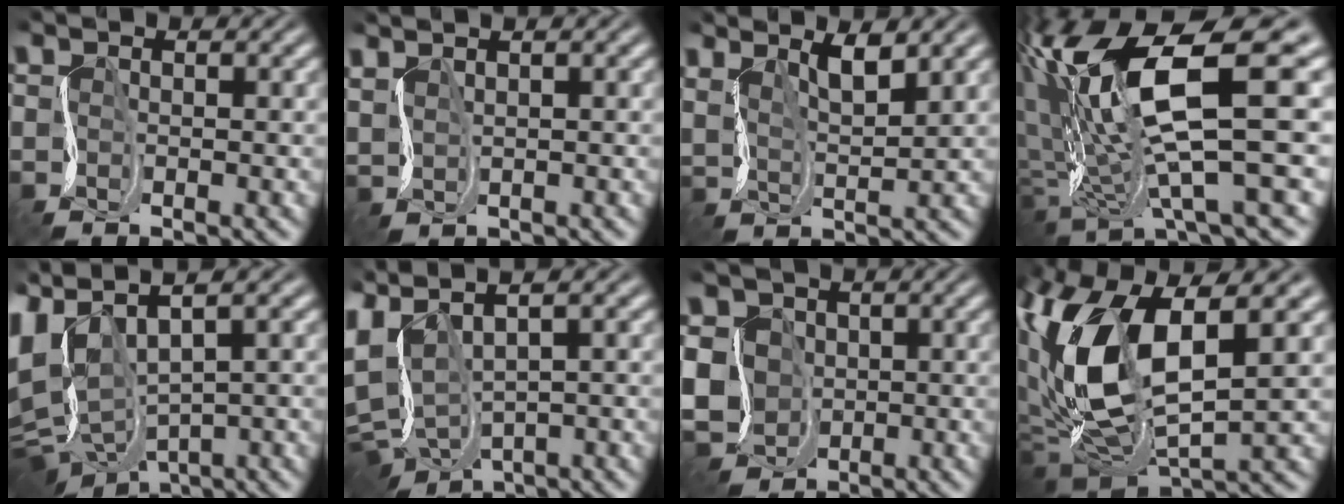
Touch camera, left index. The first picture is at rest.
{"total": 2.4, "force": [1.9, 0.5, 1.3], "torque": [-0.042, 0.009, 0.037]}
{"total": 4.1, "force": [2.6, 0.9, 3.0], "torque": [-0.059, 0.003, 0.043]}
{"total": 14.3, "force": [3.0, 3.5, 13.5], "torque": [-0.269, 0.004, 0.062]}
{"total": 10.1, "force": [1.0, 5.9, 8.2], "torque": [-0.190, -0.002, 0.027]}
{"total": 8.4, "force": [1.2, 4.2, 7.1], "torque": [-0.181, -0.002, 0.040]}
{"total": 9.7, "force": [-1.9, 8.1, 5.0], "torque": [-0.090, 0.001, -0.079]}
{"total": 12.1, "force": [1.1, 5.6, 10.7], "torque": [-0.226, -0.002, 0.022]}